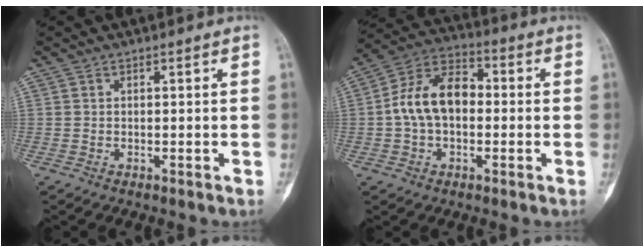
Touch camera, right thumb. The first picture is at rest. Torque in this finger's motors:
{"motor_torque": [0.20, 0.22, 0.98, -0.18, 0.15]}